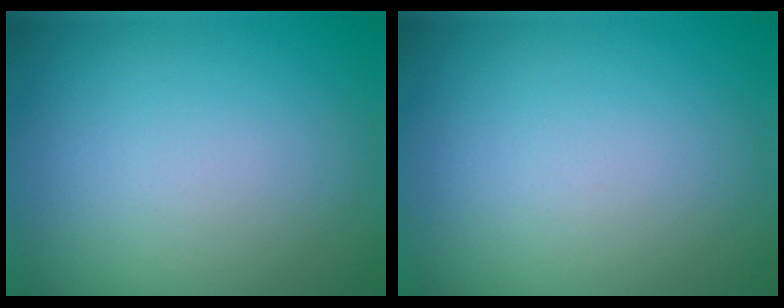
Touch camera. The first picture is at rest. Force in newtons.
{"total": 0.0}